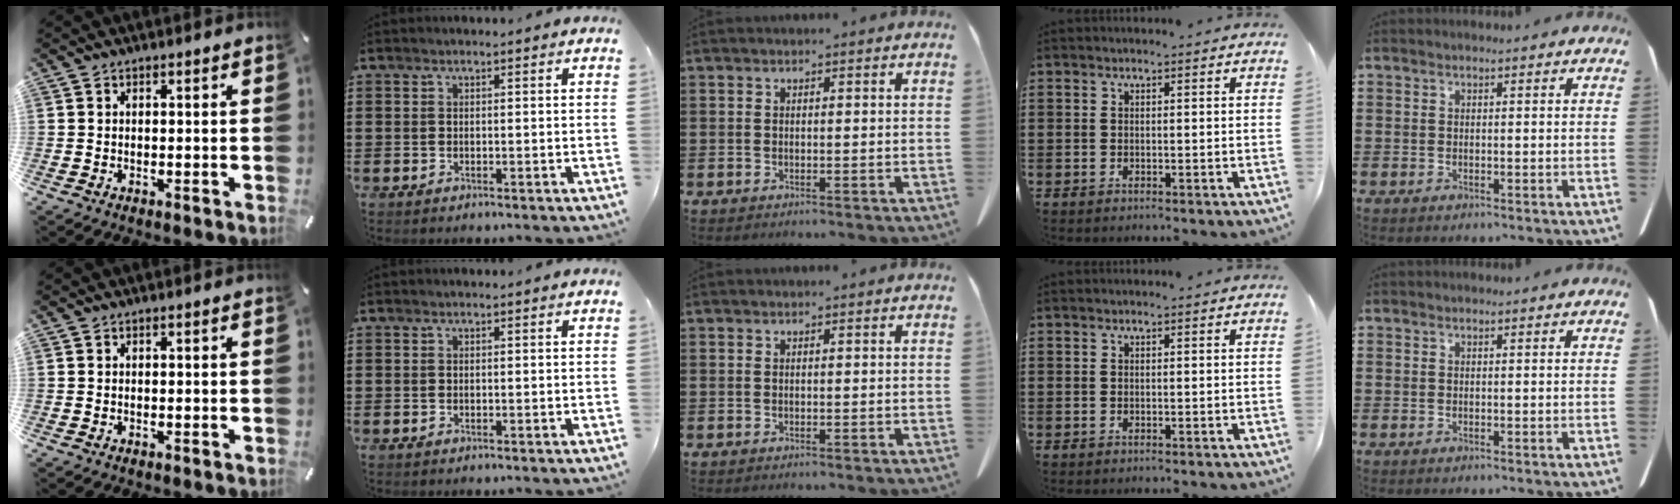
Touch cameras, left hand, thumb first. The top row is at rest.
{}